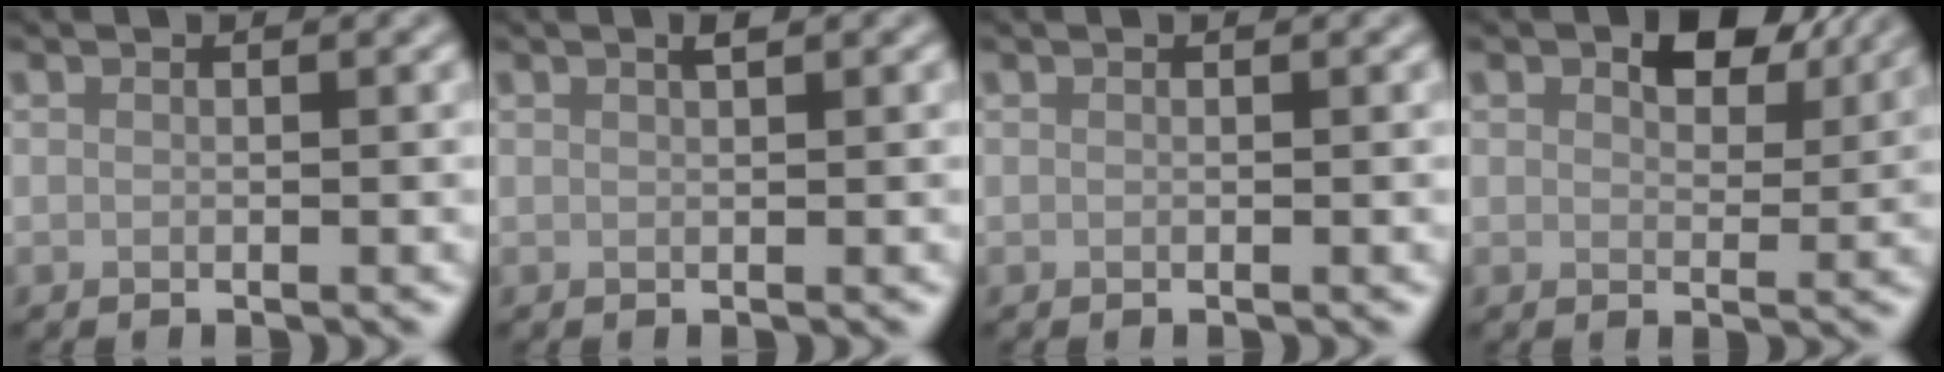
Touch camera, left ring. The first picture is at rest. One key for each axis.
{"total": 0.8, "fx": 0.5, "fy": 0.1, "fz": 0.6, "tx": -0.009, "ty": 0.001, "tz": 0.008}
{"total": 0.0}
{"total": 4.5, "fx": 2.6, "fy": 2.5, "fz": 2.8, "tx": -0.044, "ty": -0.004, "tz": 0.035}